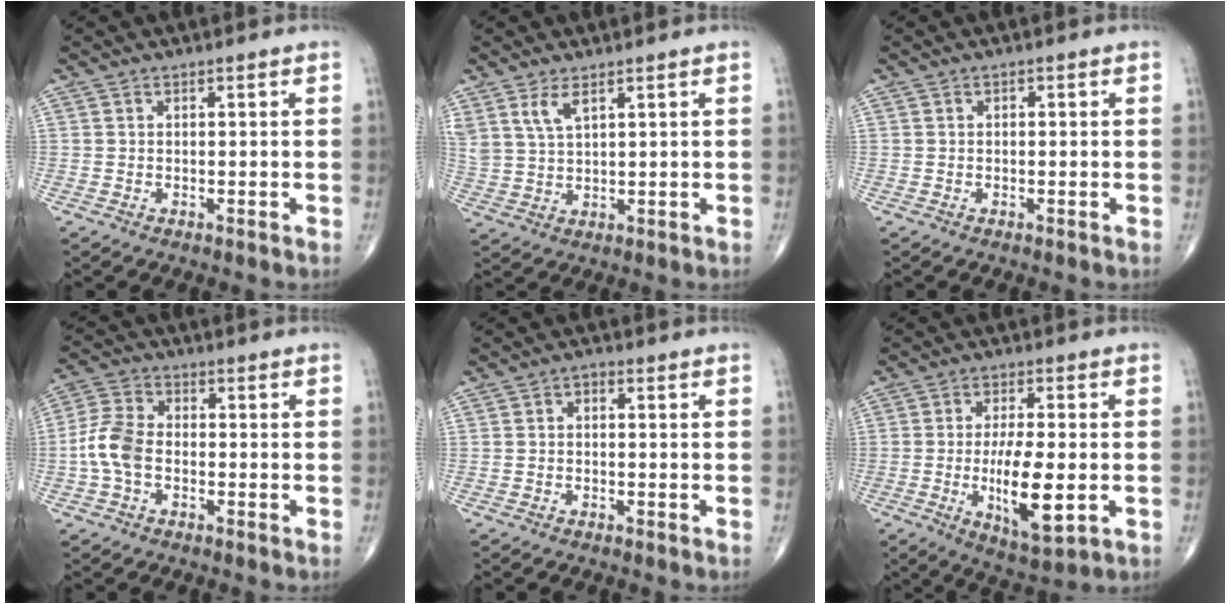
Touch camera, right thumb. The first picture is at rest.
{"total": 4.9, "force": [2.9, 1.9, 3.4], "torque": [-0.073, -0.013, 0.067]}
{"total": 0.6, "force": [0.1, 0.4, 0.5], "torque": [-0.007, 0.001, 0.001]}
{"total": 7.6, "force": [-1.6, 4.9, 5.6], "torque": [-0.121, 0.022, -0.043]}
{"total": 1.4, "force": [-0.1, 1.0, 1.0], "torque": [-0.008, 0.009, -0.010]}
{"total": 12.5, "force": [-2.3, 4.2, 11.5], "torque": [-0.196, -0.010, -0.031]}